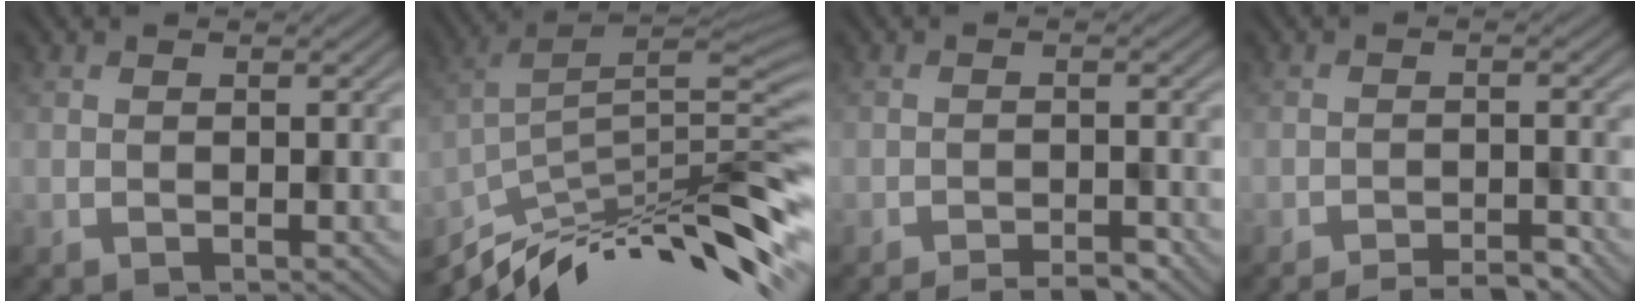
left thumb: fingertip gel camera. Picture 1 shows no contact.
{"total": 14.1, "force": [-9.5, 2.8, 10.1], "torque": [-0.190, 0.011, -0.164]}
{"total": 3.4, "force": [-3.0, 0.3, 1.6], "torque": [-0.025, 0.006, -0.047]}
{"total": 4.0, "force": [-3.6, 0.4, 1.8], "torque": [-0.028, 0.008, -0.058]}